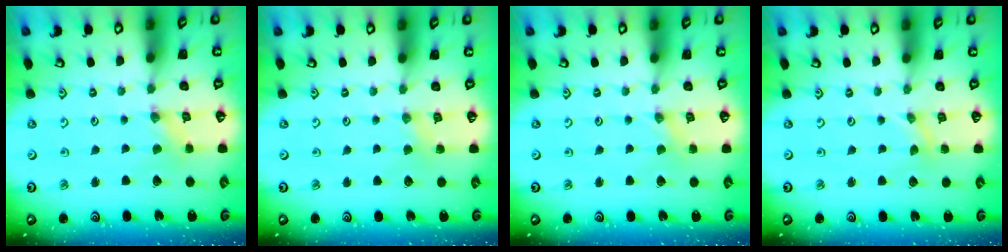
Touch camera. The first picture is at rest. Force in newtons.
{"total": 2.2, "press": 2.1, "slide": 0.4}
{"total": 0.0}
{"total": 0.0}